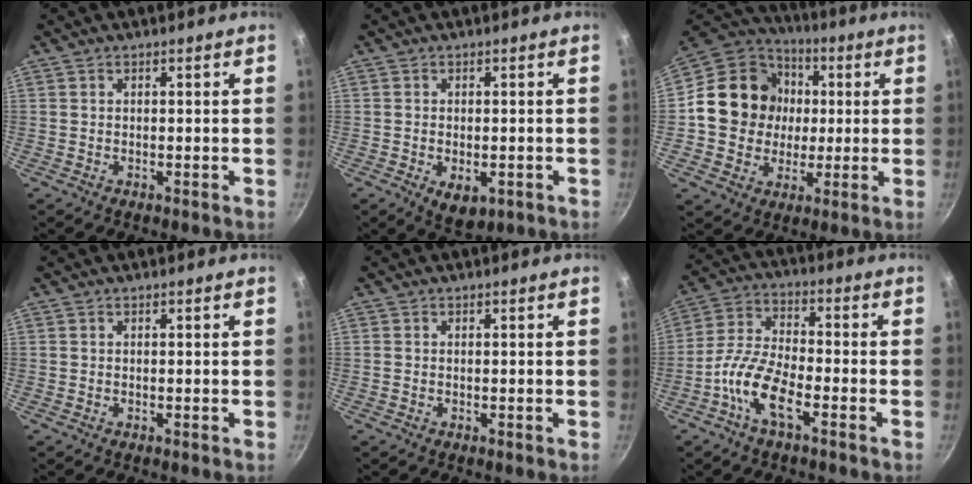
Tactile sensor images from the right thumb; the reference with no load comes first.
{"total": 5.5, "force": [-1.6, 3.3, 4.1], "torque": [-0.050, -0.002, -0.015]}
{"total": 17.2, "force": [1.1, 15.5, 7.4], "torque": [-0.101, 0.022, 0.014]}
{"total": 0.0}
{"total": 0.0}
{"total": 10.5, "force": [-4.9, 4.1, 8.3], "torque": [-0.170, 0.034, -0.107]}